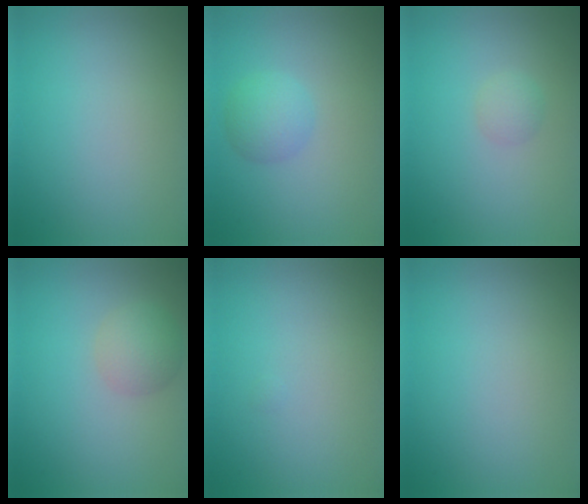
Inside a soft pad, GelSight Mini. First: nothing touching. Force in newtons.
{"total": 2.4, "press": 2.4, "slide": 0.1}
{"total": 1.2, "press": 1.2, "slide": 0.0}
{"total": 2.6, "press": 2.6, "slide": 0.1}
{"total": 0.0}
{"total": 0.0}